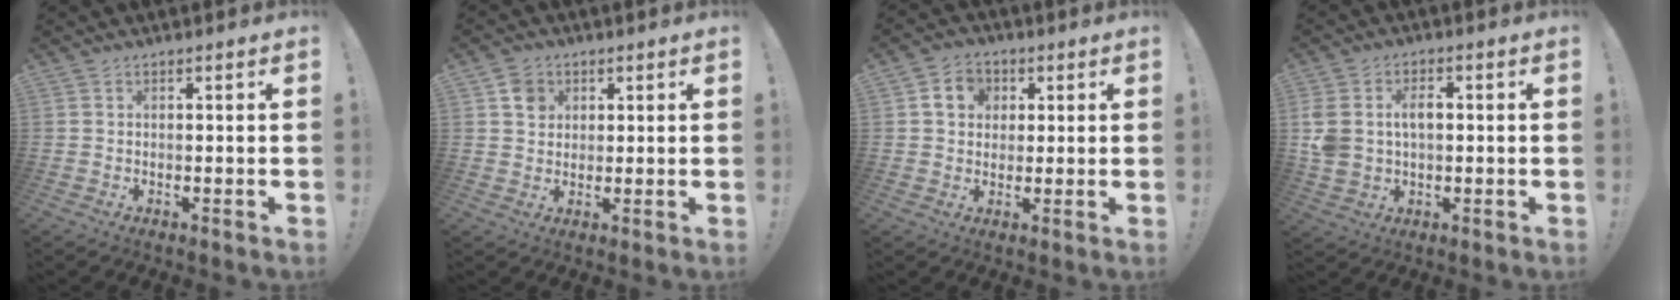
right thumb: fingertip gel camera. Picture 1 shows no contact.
{"total": 5.5, "force": [2.1, 4.8, 1.6], "torque": [-0.014, -0.001, 0.040]}
{"total": 7.4, "force": [2.2, 6.2, 3.3], "torque": [-0.046, 0.003, 0.044]}
{"total": 8.3, "force": [1.3, 5.9, 5.6], "torque": [-0.109, 0.003, 0.025]}